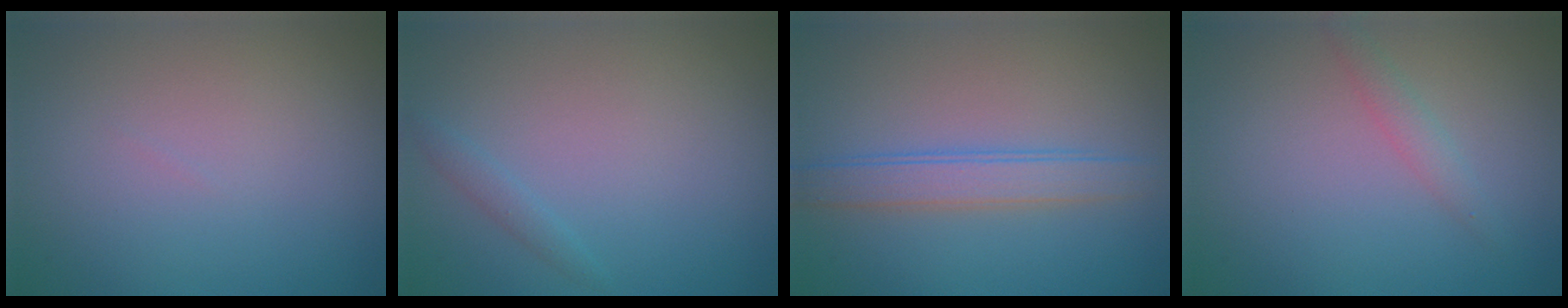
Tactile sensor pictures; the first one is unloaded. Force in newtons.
{"total": 0.9, "press": 0.9, "slide": 0.0}
{"total": 3.0, "press": 2.9, "slide": 0.2}
{"total": 1.4, "press": 1.4, "slide": 0.0}